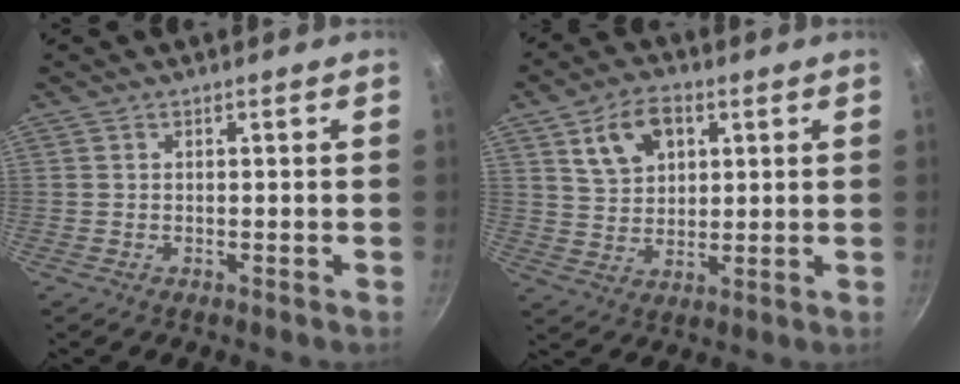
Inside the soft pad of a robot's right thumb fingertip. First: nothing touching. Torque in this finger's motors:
{"motor_torque": [-0.20, 0.68, 0.15, -0.38, 0.13]}